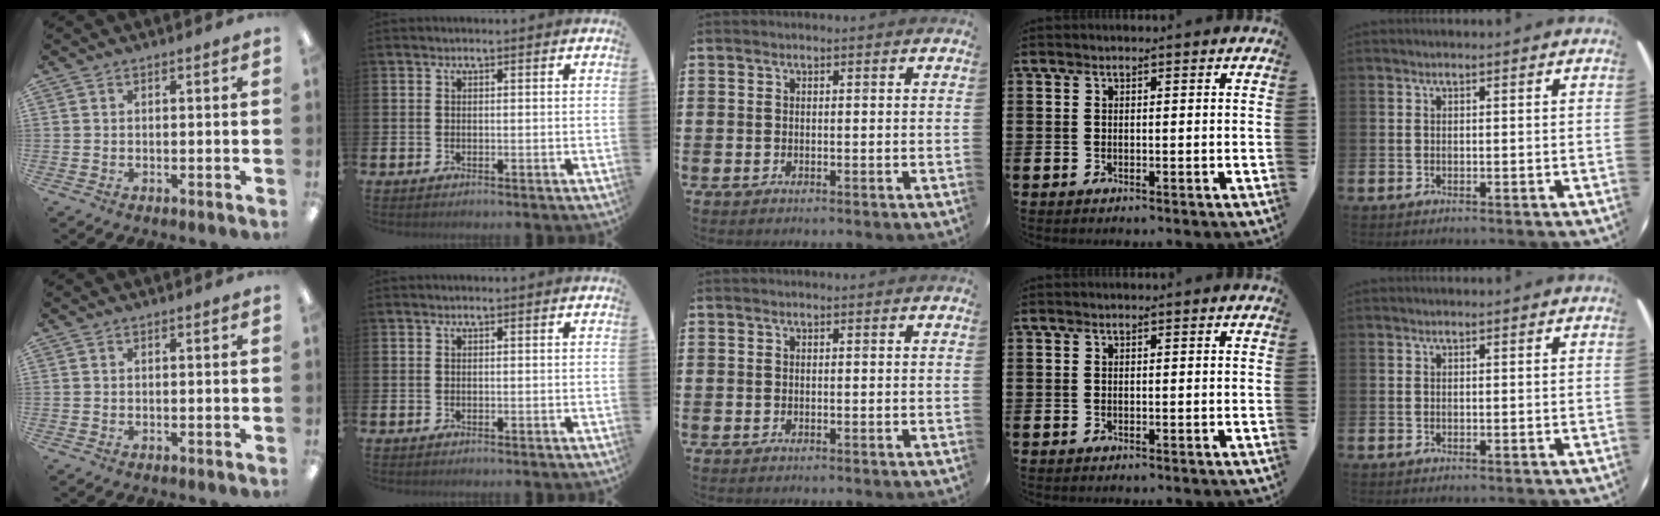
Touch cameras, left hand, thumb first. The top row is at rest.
{}